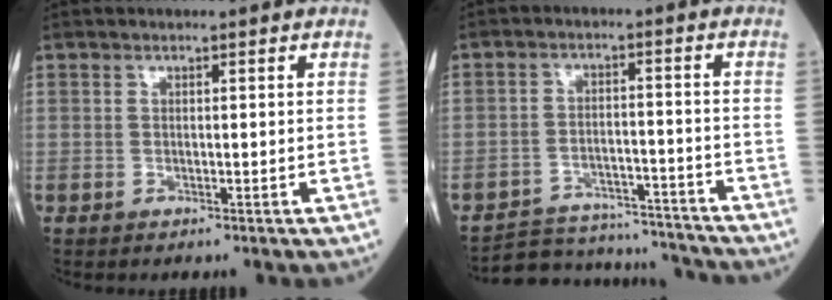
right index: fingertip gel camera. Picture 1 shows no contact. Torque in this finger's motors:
{"motor_torque": [-0.40, -0.50, -1.06, -0.21]}